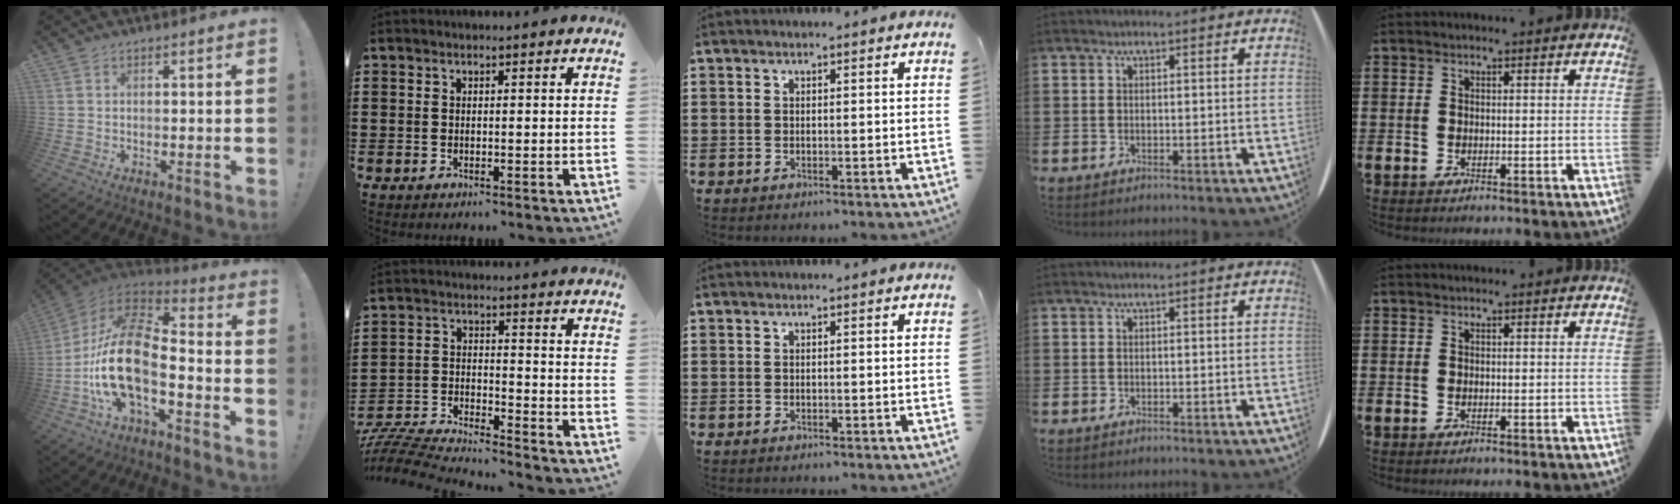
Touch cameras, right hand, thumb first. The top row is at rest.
{"thumb": {"total": 18.9, "force": [-5.4, 8.9, 15.8], "torque": [-0.326, 0.017, -0.092]}, "index": {"total": 6.1, "force": [-6.0, 0.0, 0.6], "torque": [-0.036, -0.007, -0.129]}}